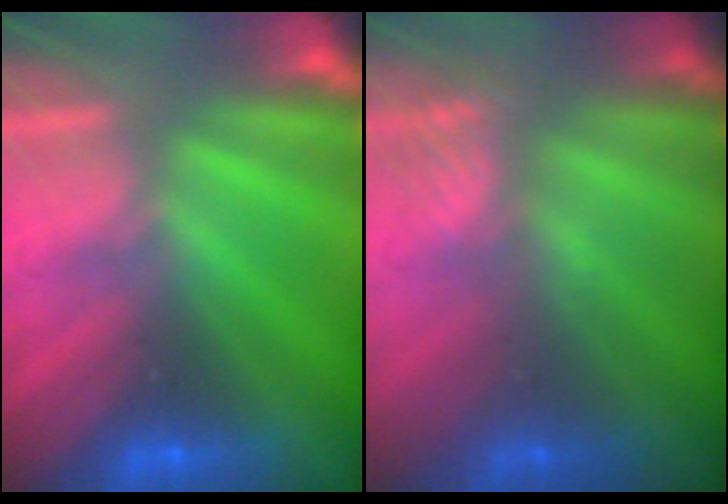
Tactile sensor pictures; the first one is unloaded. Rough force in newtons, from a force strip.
{"total": 2.4}